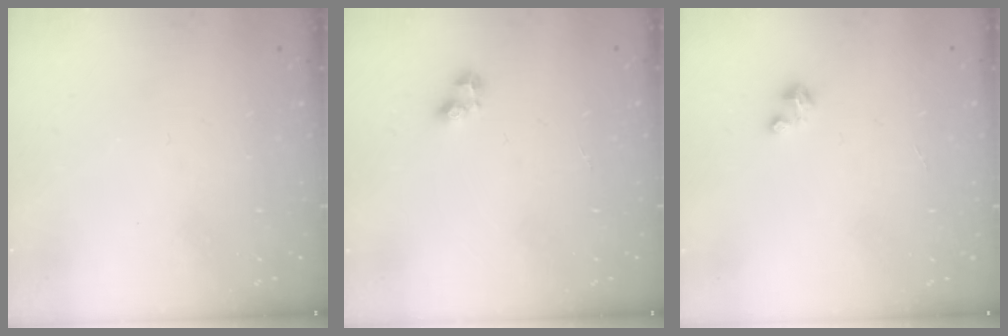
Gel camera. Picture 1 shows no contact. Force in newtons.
{"total": 2.6, "press": 2.6, "slide": 0.2}
{"total": 0.6, "press": 0.6, "slide": 0.3}